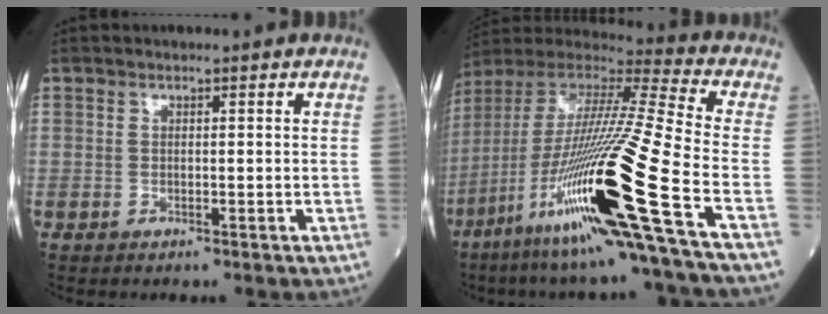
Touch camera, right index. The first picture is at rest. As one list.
[{"total": 27.4, "force": [-11.7, -1.1, 24.7], "torque": [-0.468, -0.051, -0.219]}]